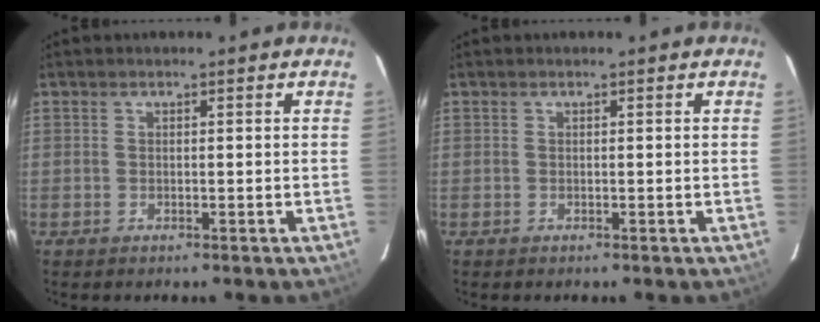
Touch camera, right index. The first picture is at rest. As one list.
[{"total": 0.0}]